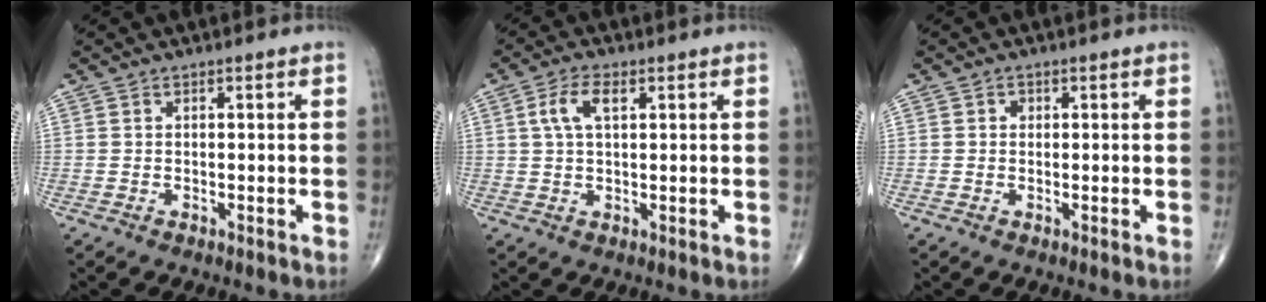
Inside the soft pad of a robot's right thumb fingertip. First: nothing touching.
{"total": 5.0, "force": [1.6, 2.3, 4.2], "torque": [-0.089, 0.009, 0.032]}
{"total": 0.8, "force": [0.1, 0.8, 0.3], "torque": [0.000, 0.002, 0.001]}